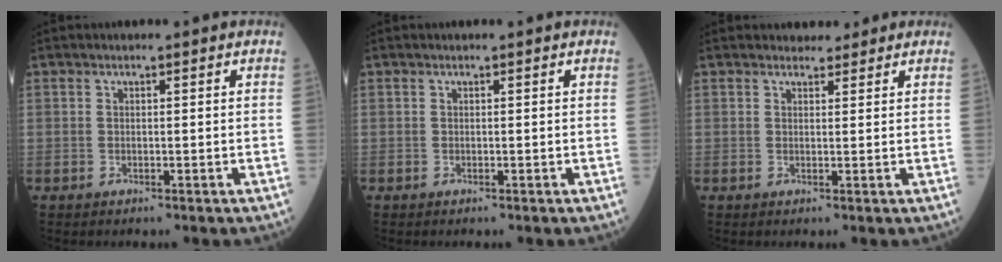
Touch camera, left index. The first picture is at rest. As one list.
[{"total": 0.0}, {"total": 2.3, "force": [2.0, 1.1, 0.3], "torque": [-0.002, 0.006, 0.025]}]